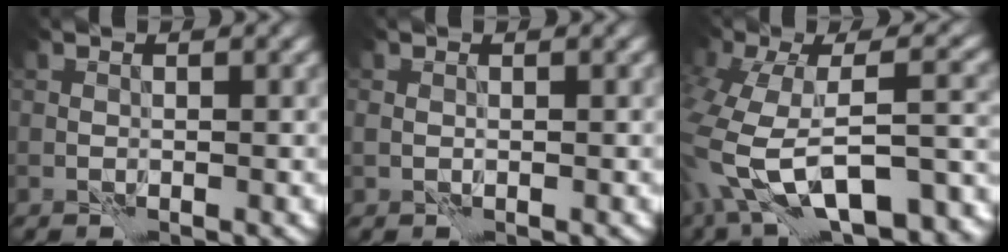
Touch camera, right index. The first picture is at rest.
{"total": 0.0}
{"total": 12.3, "force": [-6.1, 5.5, 9.2], "torque": [-0.186, -0.010, -0.076]}